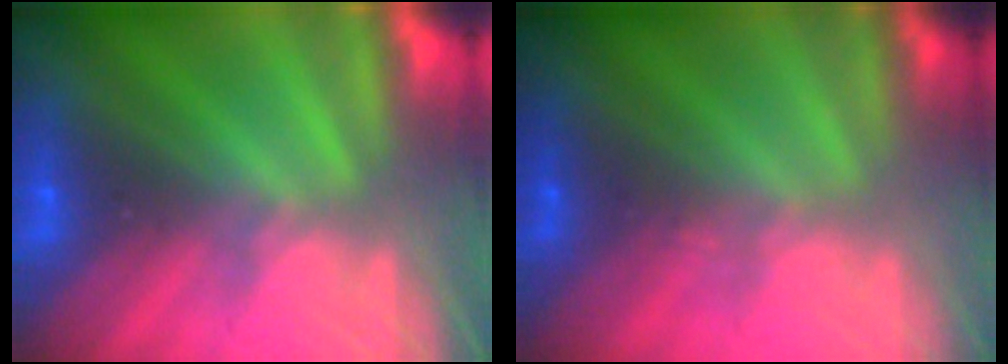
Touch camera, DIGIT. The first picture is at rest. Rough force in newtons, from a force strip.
{"total": 1.8}